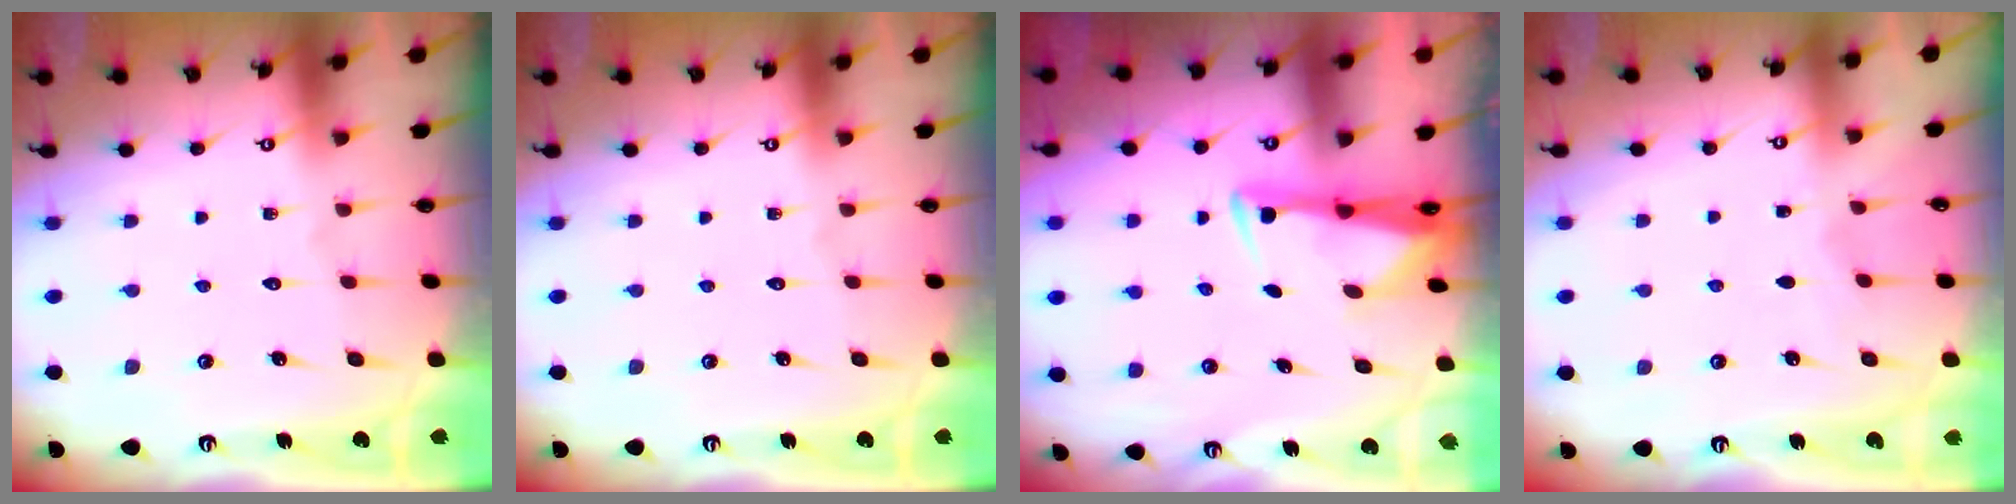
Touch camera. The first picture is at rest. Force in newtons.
{"total": 0.0}
{"total": 2.9, "press": 2.8, "slide": 0.9}
{"total": 2.3, "press": 2.3, "slide": 0.3}